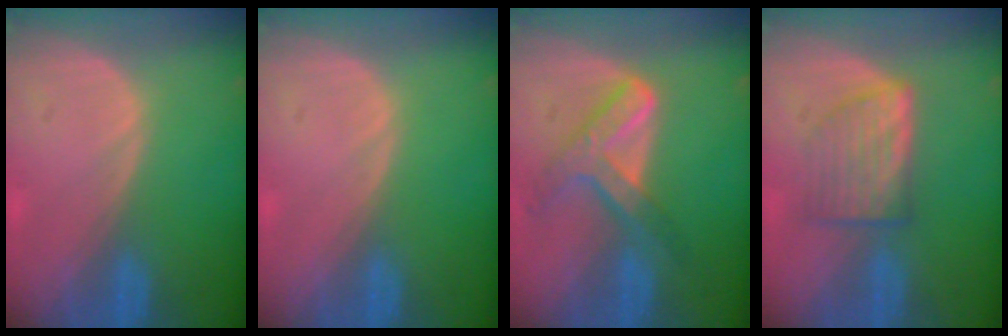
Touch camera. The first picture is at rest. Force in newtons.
{"total": 0.0}
{"total": 7.2, "press": 6.2, "slide": 3.7}
{"total": 5.7, "press": 5.6, "slide": 1.2}